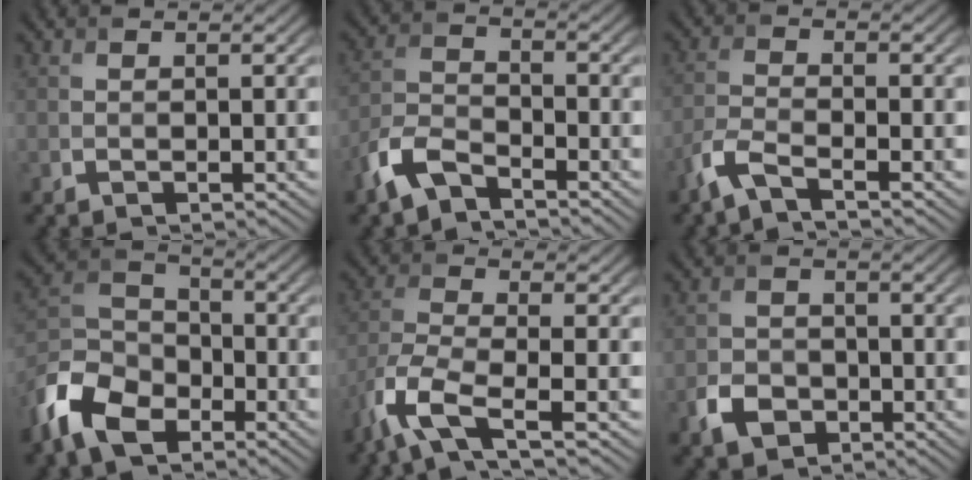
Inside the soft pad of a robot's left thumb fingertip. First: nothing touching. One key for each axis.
{"total": 5.9, "fx": -4.3, "fy": 2.3, "fz": 3.4, "tx": -0.078, "ty": -0.004, "tz": -0.105}
{"total": 3.9, "fx": -2.8, "fy": 0.8, "fz": 2.6, "tx": -0.062, "ty": -0.005, "tz": -0.073}
{"total": 10.5, "fx": -6.4, "fy": 6.3, "fz": 5.5, "tx": -0.135, "ty": -0.017, "tz": -0.151}
{"total": 7.9, "fx": -4.6, "fy": 2.1, "fz": 6.0, "tx": -0.140, "ty": -0.008, "tz": -0.112}
{"total": 3.9, "fx": -2.0, "fy": 2.9, "fz": 1.7, "tx": -0.041, "ty": -0.005, "tz": -0.044}